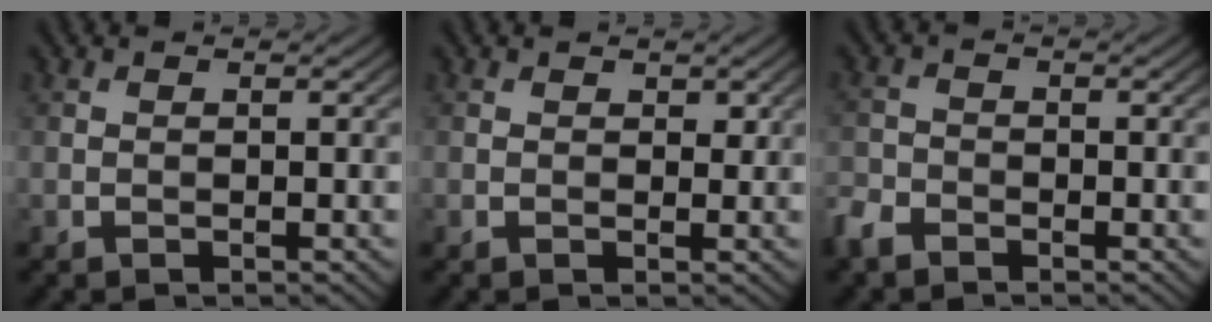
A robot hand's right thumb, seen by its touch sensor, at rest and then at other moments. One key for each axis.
{"total": 1.0, "fx": 0.6, "fy": 0.6, "fz": 0.4, "tx": -0.006, "ty": -0.002, "tz": 0.009}
{"total": 3.1, "fx": -2.4, "fy": 1.5, "fz": 1.1, "tx": -0.027, "ty": -0.005, "tz": -0.066}